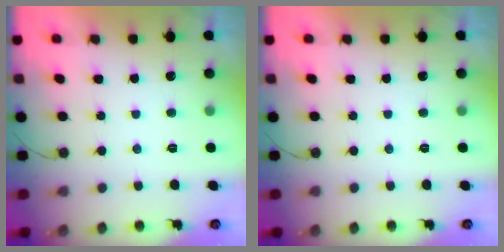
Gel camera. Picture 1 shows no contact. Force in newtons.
{"total": 0.0}